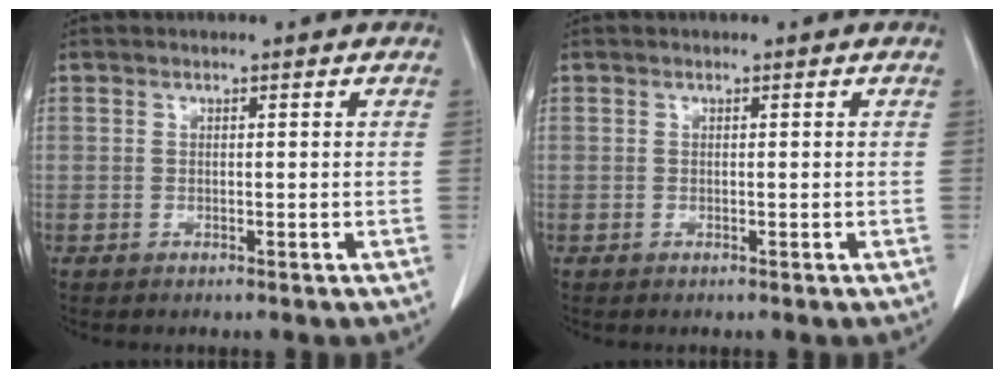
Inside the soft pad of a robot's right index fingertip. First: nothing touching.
{"total": 0.0}